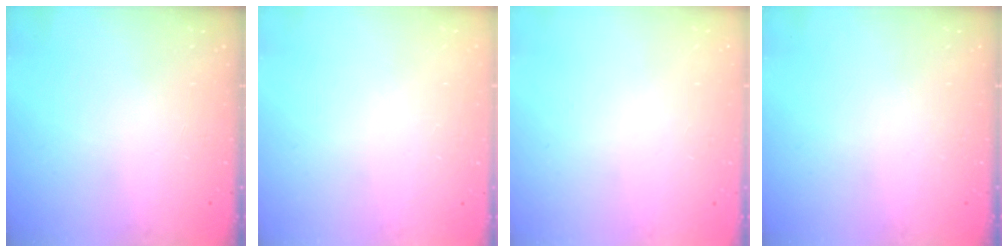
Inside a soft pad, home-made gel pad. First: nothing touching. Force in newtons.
{"total": 0.0}
{"total": 0.0}
{"total": 0.0}